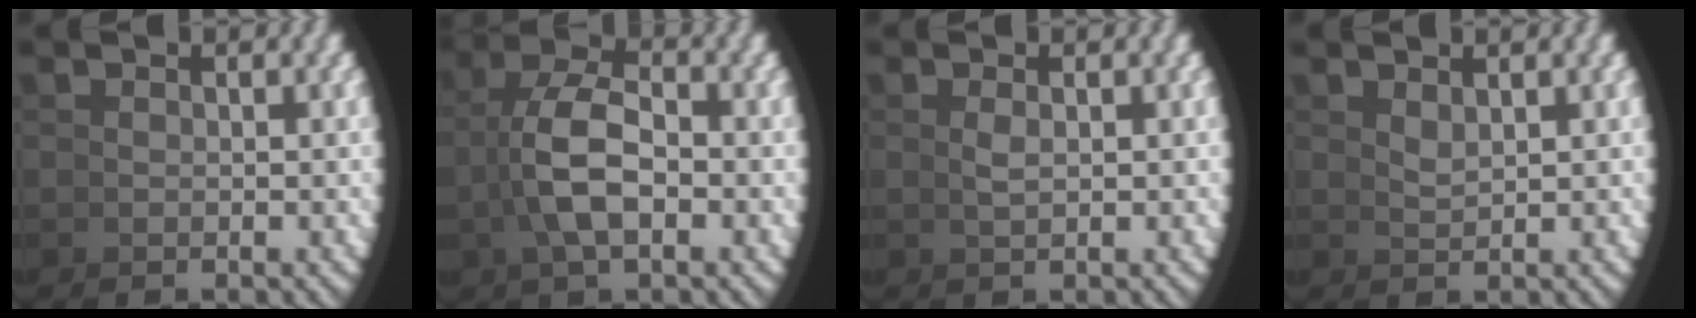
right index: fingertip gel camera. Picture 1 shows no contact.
{"total": 4.5, "force": [0.9, 1.9, 4.1], "torque": [-0.082, 0.000, 0.019]}
{"total": 1.1, "force": [0.6, -0.8, 0.3], "torque": [-0.008, 0.001, 0.018]}
{"total": 2.2, "force": [1.6, -1.5, 0.0], "torque": [0.010, 0.004, 0.040]}